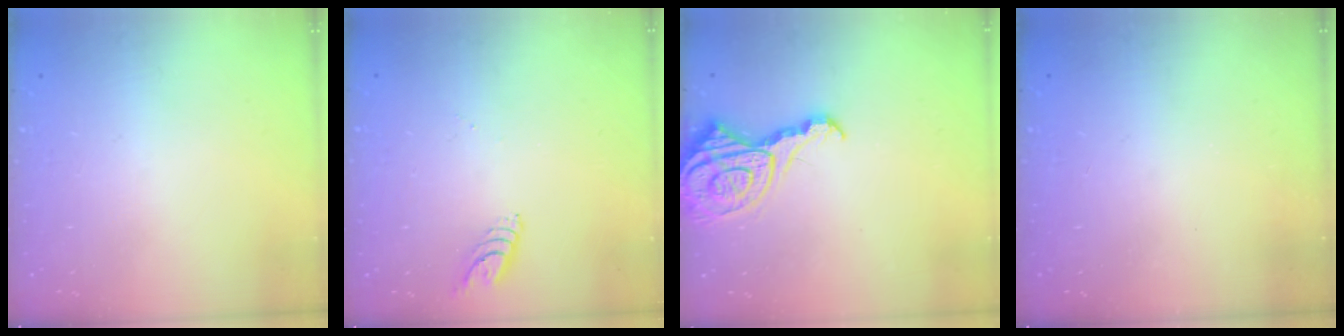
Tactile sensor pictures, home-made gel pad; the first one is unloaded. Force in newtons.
{"total": 5.8, "press": 5.8, "slide": 0.5}
{"total": 13.5, "press": 13.4, "slide": 1.4}
{"total": 0.0}